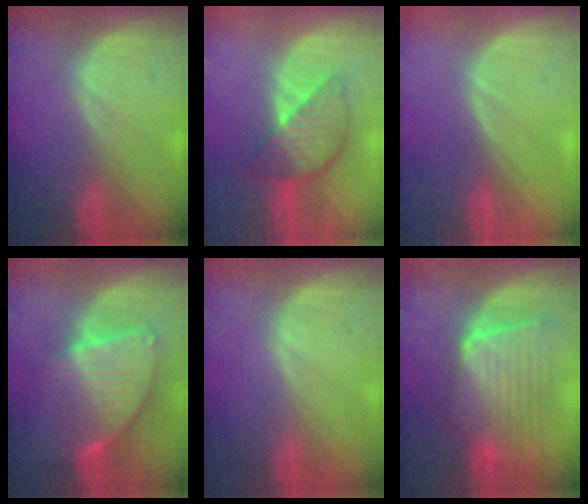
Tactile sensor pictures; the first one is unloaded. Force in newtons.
{"total": 6.3, "press": 6.3, "slide": 0.2}
{"total": 0.0}
{"total": 8.5, "press": 7.5, "slide": 4.1}
{"total": 0.0}
{"total": 9.2, "press": 8.7, "slide": 3.0}